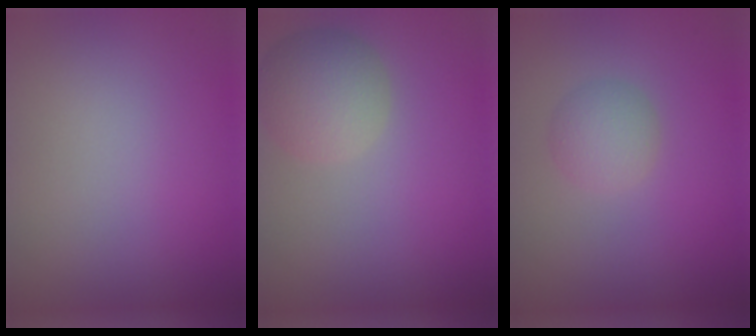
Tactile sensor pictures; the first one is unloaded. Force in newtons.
{"total": 4.1, "press": 4.1, "slide": 0.4}
{"total": 2.2, "press": 2.2, "slide": 0.2}